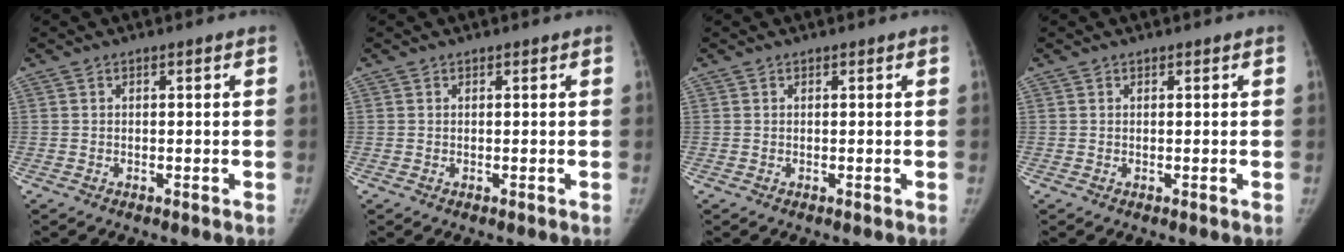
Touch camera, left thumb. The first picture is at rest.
{"total": 0.0}
{"total": 0.0}
{"total": 0.0}